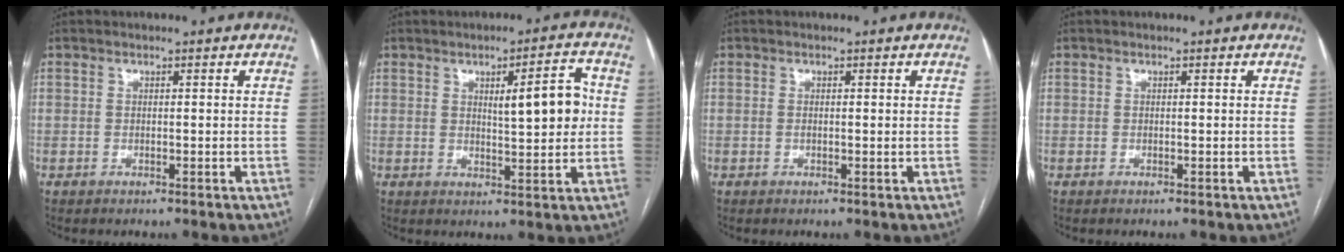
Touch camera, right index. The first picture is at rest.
{"total": 7.5, "force": [1.3, 1.6, 7.3], "torque": [-0.104, 0.009, 0.021]}
{"total": 0.7, "force": [0.0, 0.1, 0.7], "torque": [-0.018, -0.003, 0.001]}
{"total": 0.0}